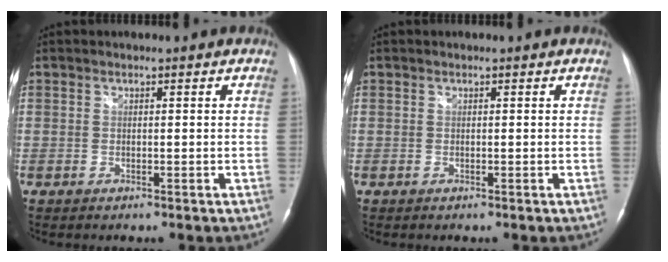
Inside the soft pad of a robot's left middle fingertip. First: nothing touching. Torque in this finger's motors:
{"motor_torque": [-0.02, -0.02, 0.07, 0.00]}